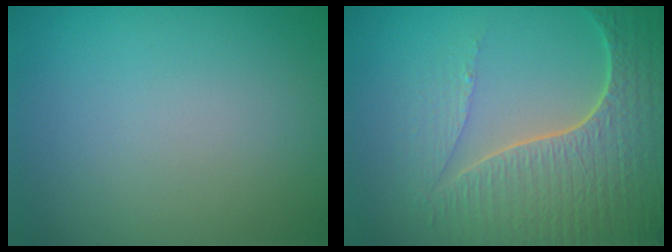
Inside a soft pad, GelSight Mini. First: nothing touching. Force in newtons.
{"total": 7.3, "press": 5.5, "slide": 4.8}